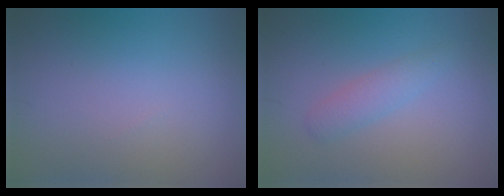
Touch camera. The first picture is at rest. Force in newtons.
{"total": 1.7, "press": 1.7, "slide": 0.0}